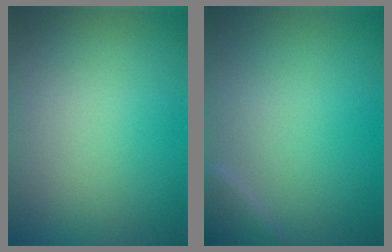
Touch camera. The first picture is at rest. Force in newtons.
{"total": 1.7, "press": 1.7, "slide": 0.1}